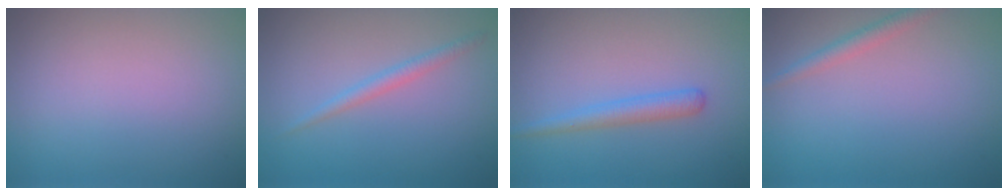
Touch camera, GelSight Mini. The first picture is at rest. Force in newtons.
{"total": 1.5, "press": 1.4, "slide": 0.1}
{"total": 2.0, "press": 2.0, "slide": 0.1}
{"total": 1.6, "press": 1.6, "slide": 0.1}